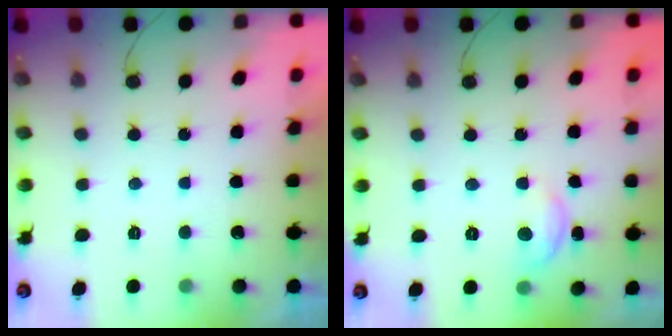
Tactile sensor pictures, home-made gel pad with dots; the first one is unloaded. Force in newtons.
{"total": 6.7, "press": 6.7, "slide": 0.6}